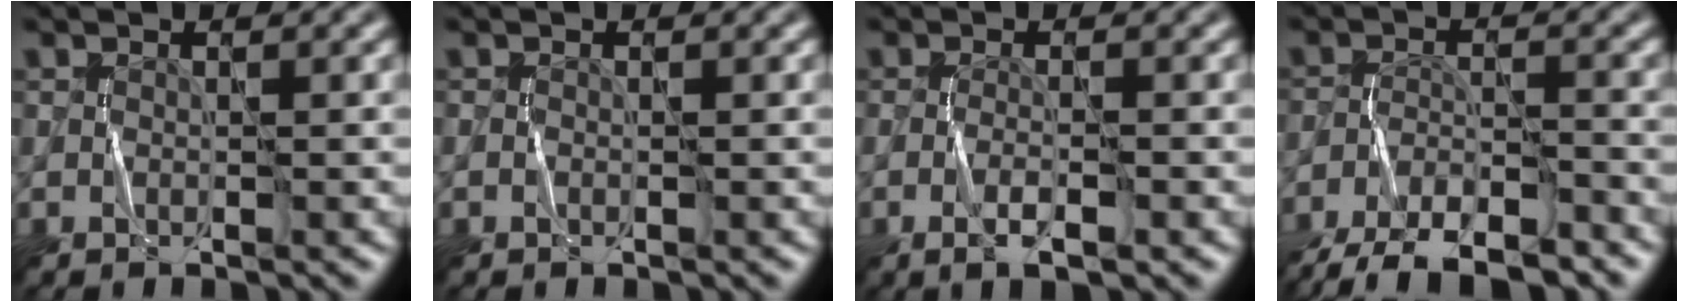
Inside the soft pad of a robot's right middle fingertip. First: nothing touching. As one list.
[{"total": 0.0}, {"total": 2.4, "force": [-1.0, 0.5, 2.2], "torque": [-0.040, 0.002, -0.020]}, {"total": 9.3, "force": [-7.9, 2.4, 4.3], "torque": [-0.070, -0.017, -0.129]}]